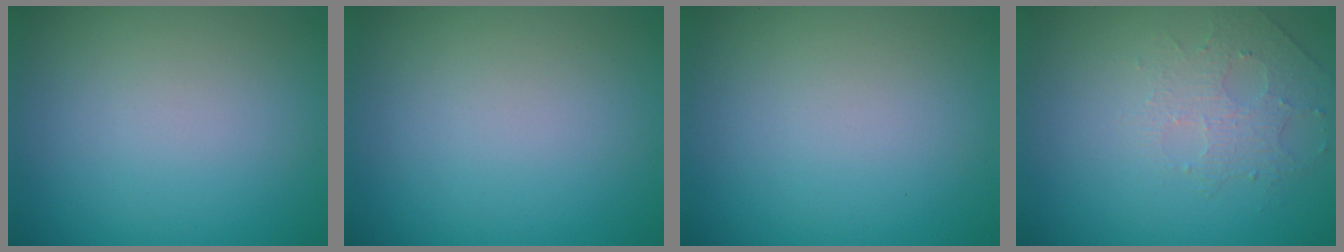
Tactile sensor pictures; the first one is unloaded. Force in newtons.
{"total": 0.0}
{"total": 0.0}
{"total": 1.6, "press": 1.2, "slide": 1.0}